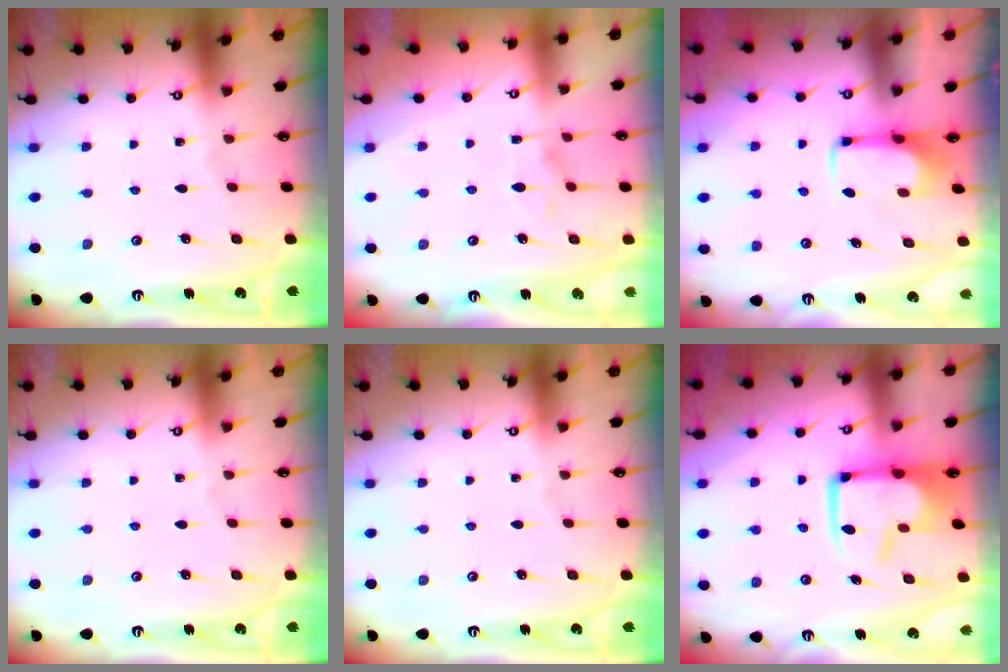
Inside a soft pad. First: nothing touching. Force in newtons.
{"total": 2.0, "press": 1.4, "slide": 1.4}
{"total": 2.1, "press": 2.1, "slide": 0.4}
{"total": 0.0}
{"total": 0.0}
{"total": 4.9, "press": 4.7, "slide": 1.4}